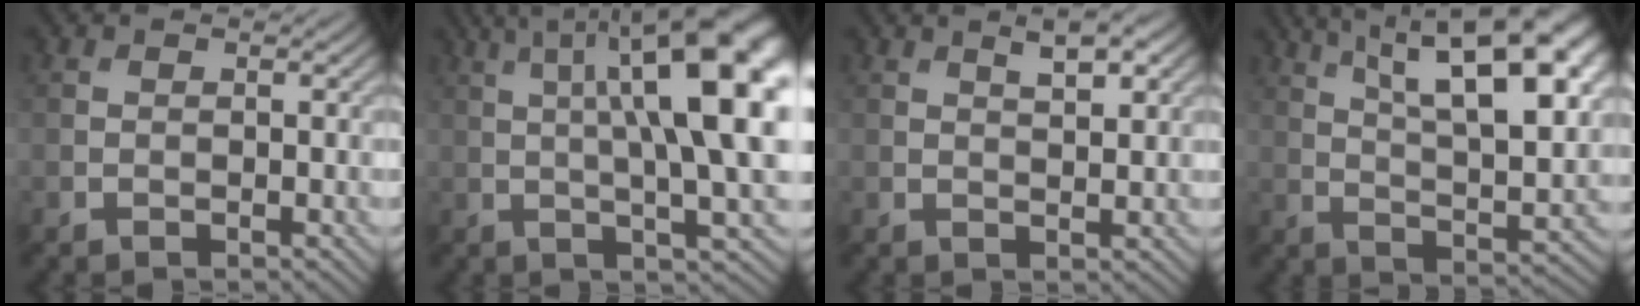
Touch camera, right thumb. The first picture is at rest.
{"total": 16.5, "force": [4.0, 4.4, 15.4], "torque": [-0.211, 0.032, 0.064]}
{"total": 3.7, "force": [2.0, 1.0, 2.9], "torque": [-0.047, -0.003, 0.037]}
{"total": 18.4, "force": [8.6, 7.0, 14.6], "torque": [-0.223, 0.028, 0.129]}